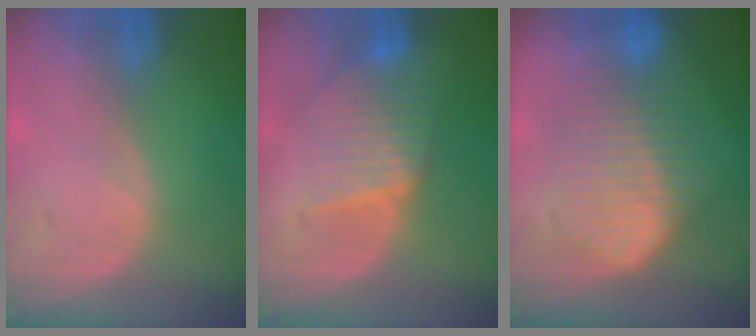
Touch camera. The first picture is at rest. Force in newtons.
{"total": 6.5, "press": 6.4, "slide": 0.4}
{"total": 9.5, "press": 9.5, "slide": 0.7}